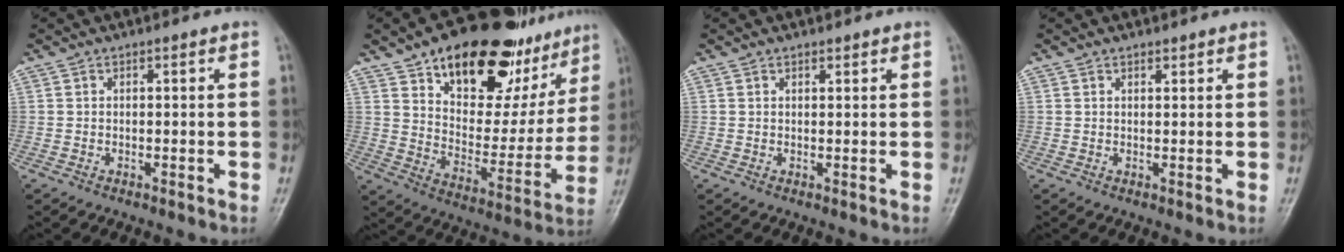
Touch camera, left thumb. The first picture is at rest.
{"total": 26.5, "force": [16.7, 13.2, 15.8], "torque": [-0.171, -0.049, 0.255]}
{"total": 0.9, "force": [0.7, 0.3, 0.3], "torque": [-0.004, -0.005, 0.012]}
{"total": 1.0, "force": [0.9, 0.4, 0.3], "torque": [-0.001, -0.006, 0.013]}